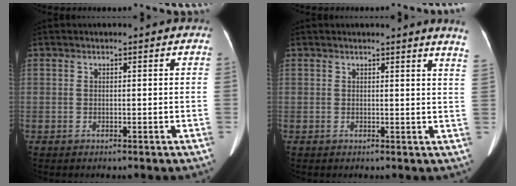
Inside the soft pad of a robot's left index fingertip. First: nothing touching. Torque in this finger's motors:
{"motor_torque": [-0.17, -1.04, 0.06, 0.08]}